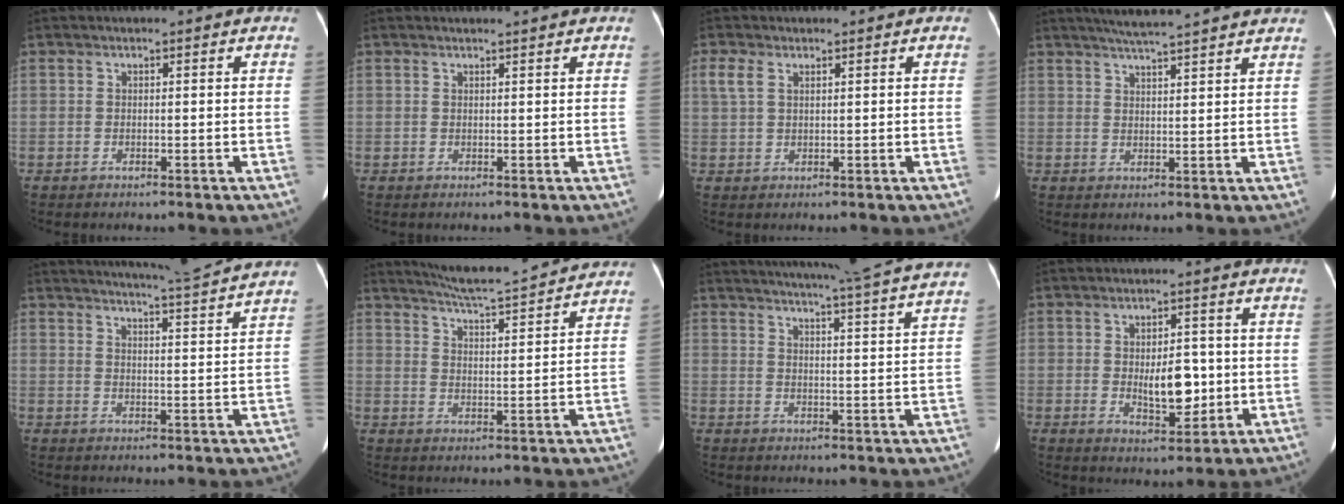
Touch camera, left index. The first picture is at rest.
{"total": 1.6, "force": [1.5, -0.4, 0.4], "torque": [-0.008, 0.003, 0.020]}
{"total": 2.6, "force": [1.3, 1.3, 1.8], "torque": [-0.052, 0.020, 0.035]}
{"total": 11.1, "force": [9.8, -0.3, 5.1], "torque": [-0.083, 0.025, 0.125]}
{"total": 10.8, "force": [10.1, -1.7, 3.4], "torque": [-0.065, -0.015, 0.129]}
{"total": 13.9, "force": [13.1, 0.1, 4.8], "torque": [-0.087, 0.009, 0.182]}
{"total": 21.8, "force": [19.8, -1.4, 9.0], "torque": [-0.143, -0.038, 0.240]}
{"total": 6.5, "force": [-0.4, 2.9, 5.8], "torque": [-0.090, -0.005, -0.001]}